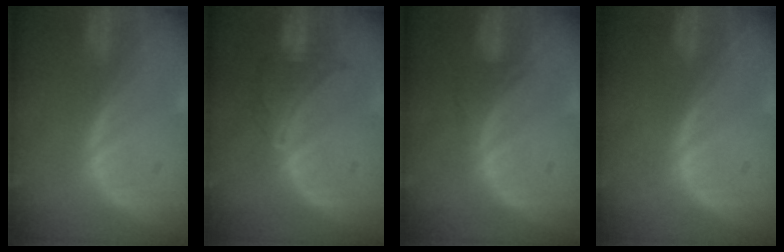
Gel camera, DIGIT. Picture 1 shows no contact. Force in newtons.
{"total": 5.1, "press": 5.1, "slide": 0.5}
{"total": 2.3, "press": 2.2, "slide": 0.7}
{"total": 0.0}